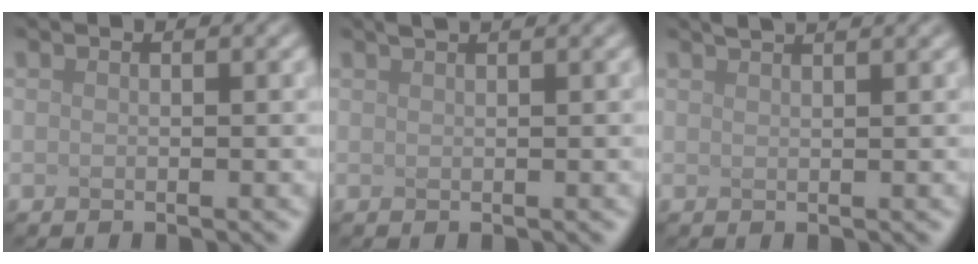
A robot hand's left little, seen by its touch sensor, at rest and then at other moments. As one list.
[{"total": 1.5, "force": [1.2, 0.4, 0.8], "torque": [-0.005, 0.007, 0.002]}, {"total": 2.9, "force": [2.3, 0.8, 1.6], "torque": [-0.002, 0.019, 0.003]}]